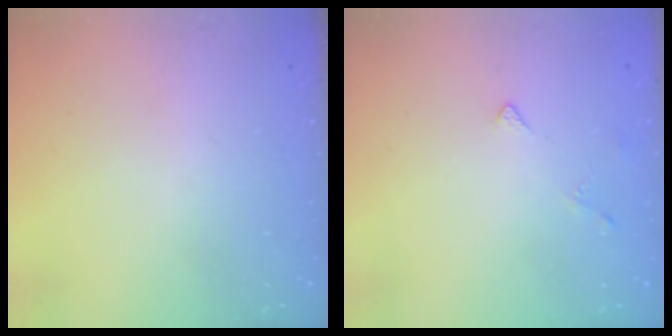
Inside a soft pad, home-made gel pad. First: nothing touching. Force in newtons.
{"total": 3.0, "press": 2.9, "slide": 0.5}